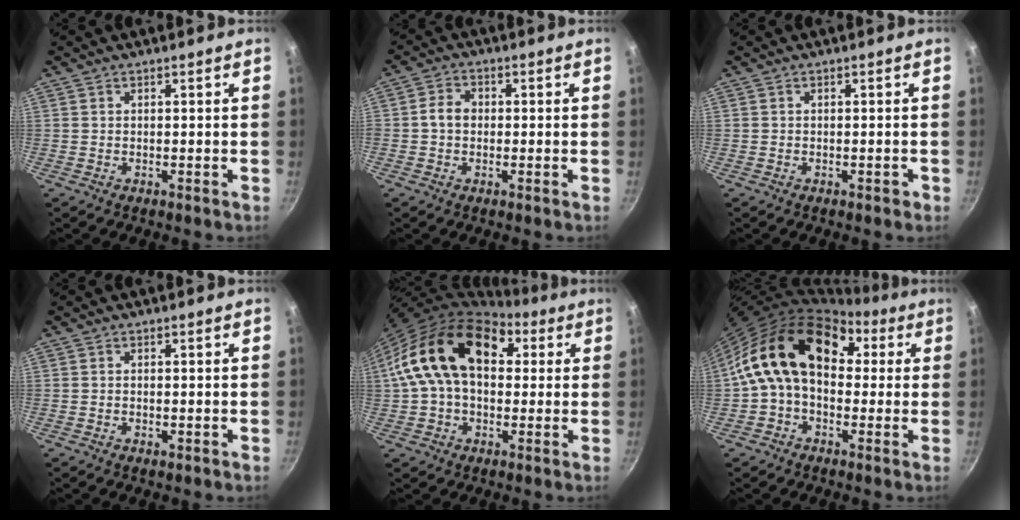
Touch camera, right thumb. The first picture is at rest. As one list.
[{"total": 4.0, "force": [0.0, 3.1, 2.6], "torque": [-0.044, 0.014, -0.011]}, {"total": 0.8, "force": [-0.4, 0.4, 0.5], "torque": [-0.007, 0.006, -0.002]}, {"total": 0.6, "force": [-0.1, 0.3, 0.5], "torque": [-0.008, 0.000, -0.003]}, {"total": 19.6, "force": [4.4, 12.9, 14.0], "torque": [-0.210, 0.031, 0.060]}, {"total": 17.9, "force": [3.0, 12.4, 12.6], "torque": [-0.183, 0.034, 0.030]}]